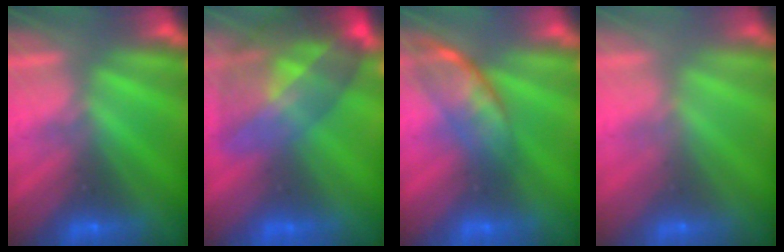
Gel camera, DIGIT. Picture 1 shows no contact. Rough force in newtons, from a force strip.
{"total": 7.3}
{"total": 2.7}
{"total": 3.0}